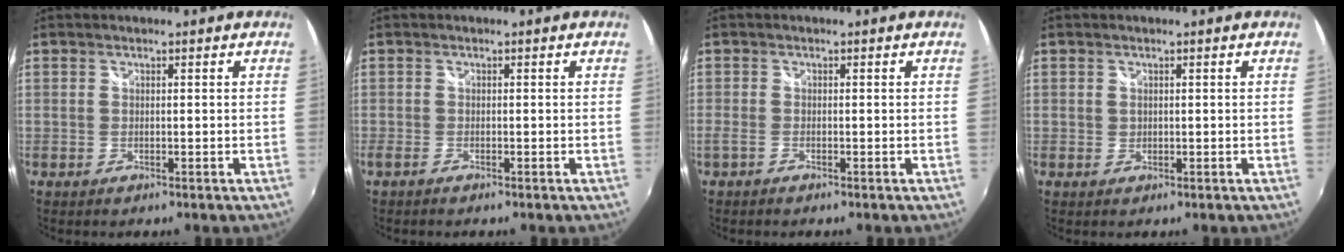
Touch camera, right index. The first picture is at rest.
{"total": 1.3, "force": [-1.0, 0.2, 0.7], "torque": [-0.015, -0.005, -0.021]}
{"total": 1.6, "force": [-1.2, 0.6, 0.9], "torque": [-0.023, -0.004, -0.025]}
{"total": 0.7, "force": [0.3, 0.6, 0.1], "torque": [0.001, 0.001, 0.005]}